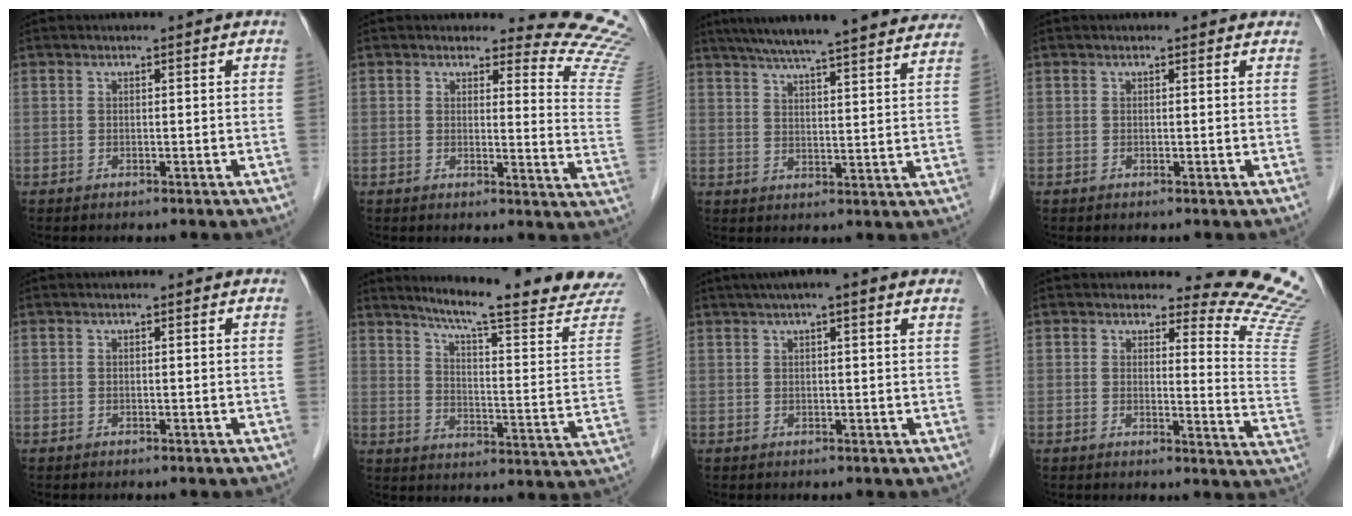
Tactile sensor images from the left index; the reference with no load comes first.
{"total": 10.8, "force": [10.8, 0.4, 0.4], "torque": [0.021, -0.126, 0.082]}
{"total": 25.6, "force": [22.5, 2.1, 12.2], "torque": [-0.189, 0.005, 0.287]}
{"total": 1.5, "force": [1.3, 0.5, 0.4], "torque": [-0.009, 0.002, 0.005]}
{"total": 0.0}
{"total": 20.7, "force": [18.2, -0.3, 9.7], "torque": [-0.143, -0.074, 0.230]}
{"total": 7.2, "force": [4.9, 0.8, 5.2], "torque": [-0.073, 0.038, 0.064]}
{"total": 10.9, "force": [10.7, -0.2, 2.0], "torque": [-0.013, -0.127, 0.092]}